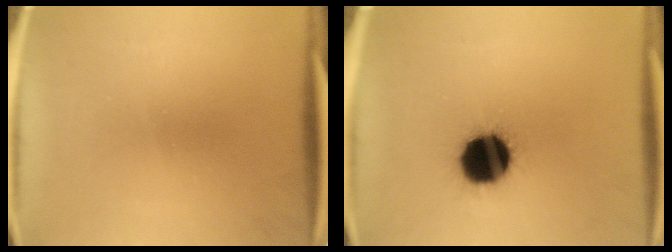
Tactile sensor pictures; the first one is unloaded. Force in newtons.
{"total": 17.1}